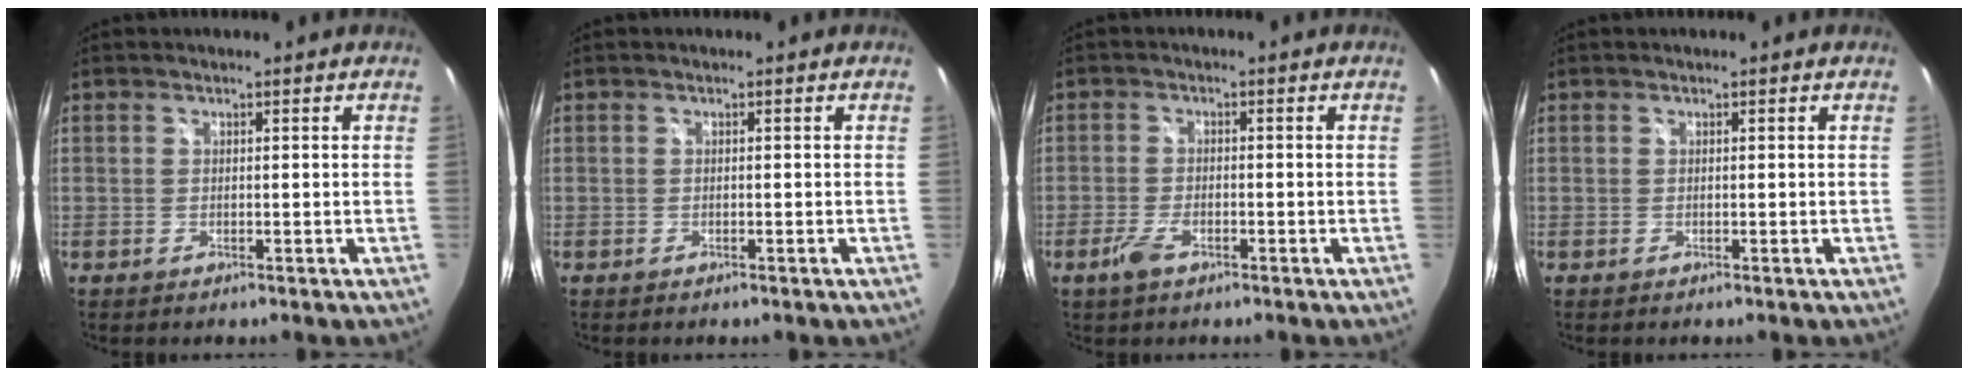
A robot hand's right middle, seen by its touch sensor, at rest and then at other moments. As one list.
[{"total": 0.9, "force": [-0.7, 0.4, 0.5], "torque": [-0.009, -0.003, -0.010]}, {"total": 3.5, "force": [-2.2, 1.5, 2.3], "torque": [-0.059, -0.004, -0.041]}, {"total": 0.0}]